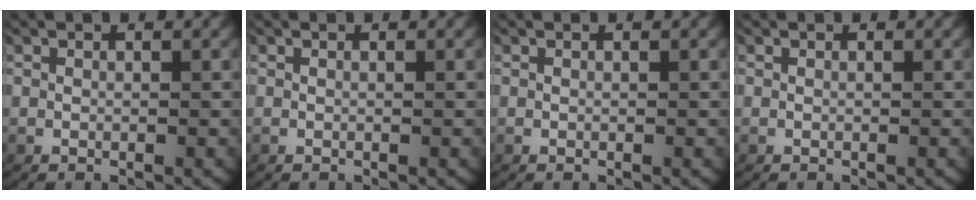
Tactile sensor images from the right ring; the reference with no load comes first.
{"total": 0.0}
{"total": 0.0}
{"total": 0.0}